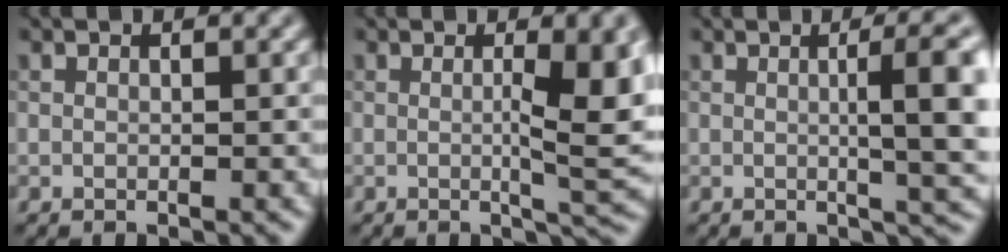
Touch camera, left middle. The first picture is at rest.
{"total": 6.5, "force": [0.3, 1.3, 6.3], "torque": [-0.088, -0.002, 0.006]}
{"total": 6.8, "force": [0.5, 1.6, 6.6], "torque": [-0.080, 0.010, 0.005]}